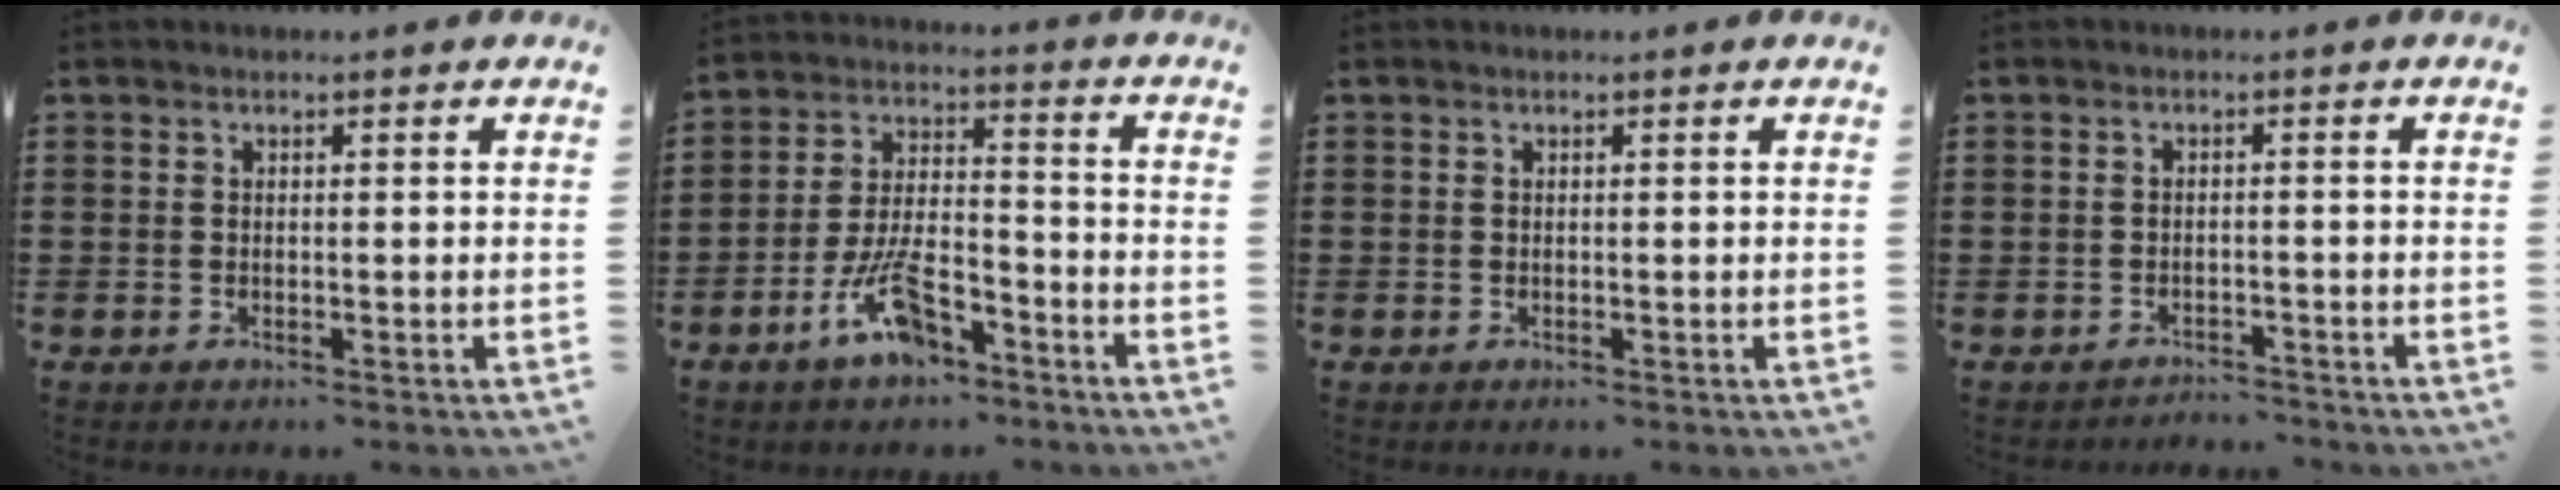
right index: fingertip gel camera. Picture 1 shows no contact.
{"total": 9.8, "force": [-5.9, 3.8, 6.8], "torque": [-0.152, 0.003, -0.110]}
{"total": 0.0}
{"total": 2.1, "force": [-2.1, 0.2, -0.2], "torque": [-0.004, 0.001, -0.048]}